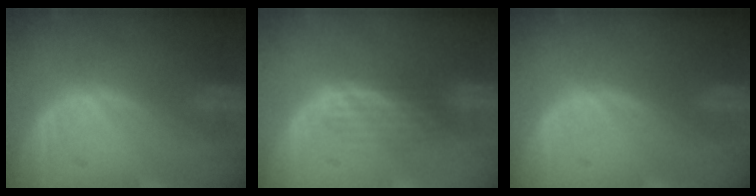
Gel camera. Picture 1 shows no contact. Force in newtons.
{"total": 3.4, "press": 3.0, "slide": 1.6}
{"total": 0.0}